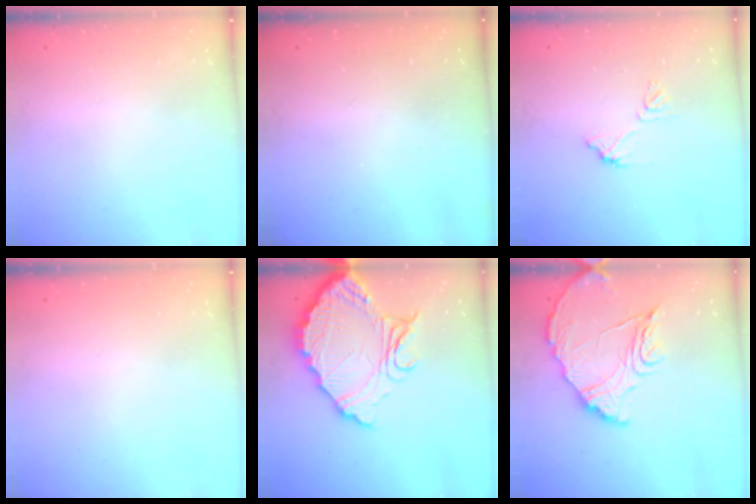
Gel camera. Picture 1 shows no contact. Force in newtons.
{"total": 3.2, "press": 3.2, "slide": 0.1}
{"total": 7.4, "press": 7.4, "slide": 0.3}
{"total": 0.0}
{"total": 17.3, "press": 17.2, "slide": 1.6}
{"total": 14.0, "press": 14.0, "slide": 0.5}